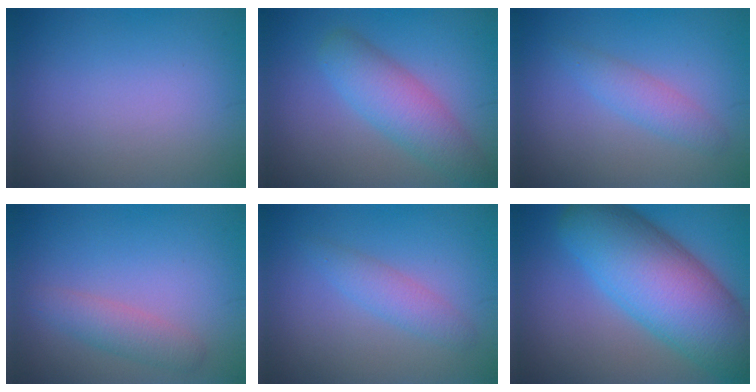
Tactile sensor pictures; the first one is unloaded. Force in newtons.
{"total": 4.8, "press": 4.8, "slide": 0.2}
{"total": 2.1, "press": 2.1, "slide": 0.2}
{"total": 2.4, "press": 2.3, "slide": 0.1}
{"total": 2.1, "press": 2.1, "slide": 0.2}
{"total": 12.2, "press": 12.2, "slide": 0.4}